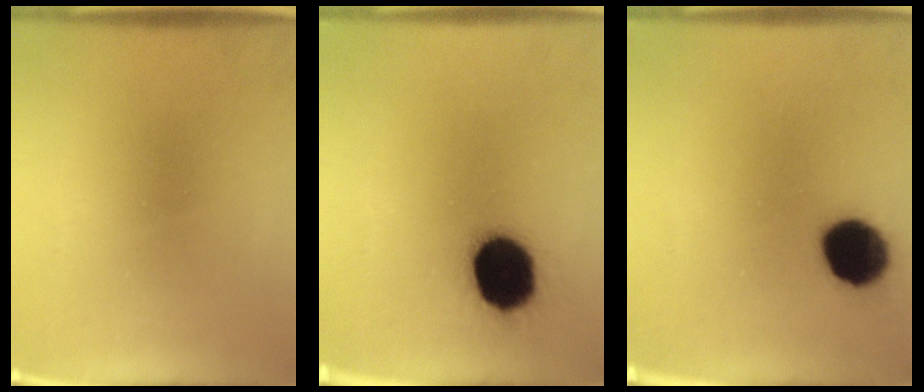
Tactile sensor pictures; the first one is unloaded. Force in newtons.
{"total": 17.4}
{"total": 12.6}